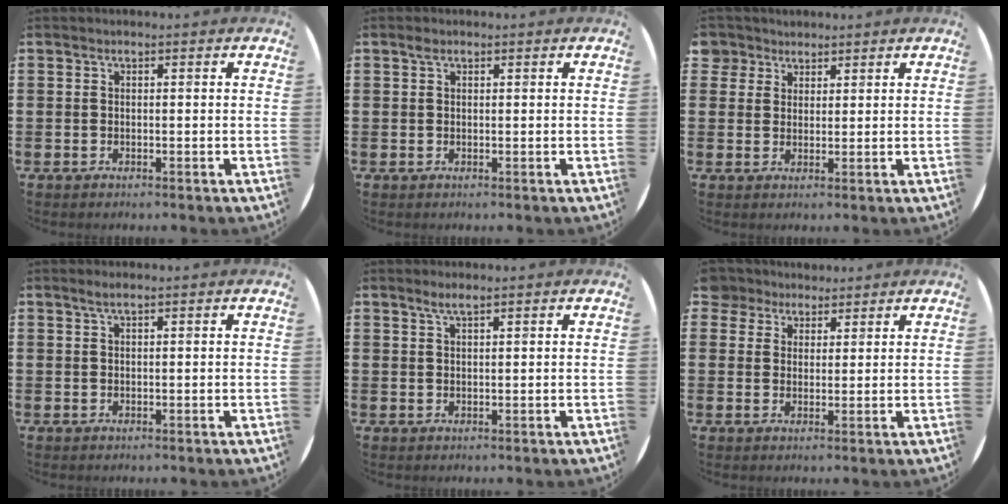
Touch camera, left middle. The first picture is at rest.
{"total": 0.7, "force": [0.5, 0.4, 0.4], "torque": [-0.002, -0.001, 0.007]}
{"total": 3.1, "force": [2.3, 2.0, -0.2], "torque": [0.001, 0.004, 0.045]}
{"total": 1.2, "force": [0.7, 0.0, 0.9], "torque": [-0.018, 0.001, 0.013]}
{"total": 1.8, "force": [1.4, 0.1, 1.1], "torque": [-0.023, 0.002, 0.026]}
{"total": 4.0, "force": [3.4, 2.1, -0.2], "torque": [-0.005, -0.001, 0.065]}